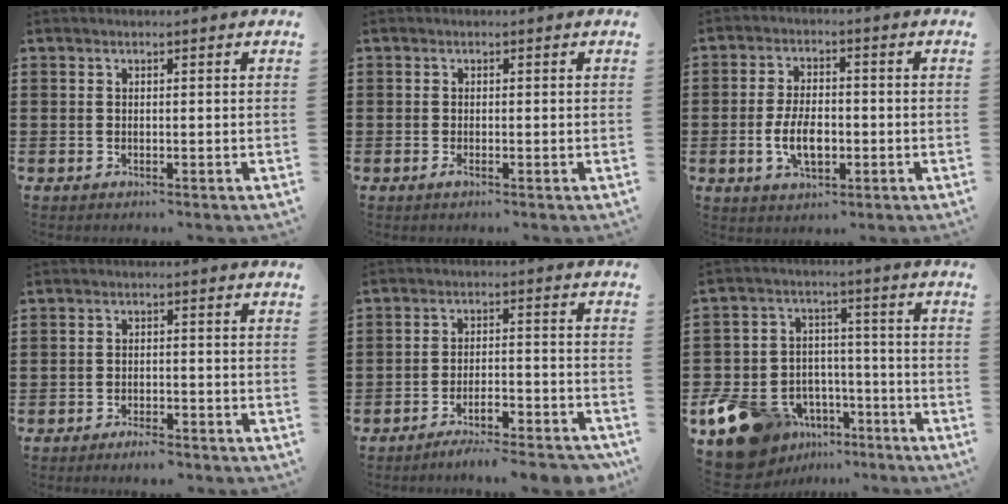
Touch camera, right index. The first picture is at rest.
{"total": 0.7, "force": [-0.4, 0.2, 0.6], "torque": [-0.020, -0.005, -0.009]}
{"total": 6.2, "force": [-1.4, 3.2, 5.2], "torque": [-0.104, -0.003, -0.030]}
{"total": 2.1, "force": [-2.1, 0.3, 0.5], "torque": [-0.014, 0.002, -0.041]}
{"total": 4.9, "force": [-4.6, 0.0, 1.6], "torque": [-0.028, -0.004, -0.090]}
{"total": 11.0, "force": [-6.8, 7.7, 3.9], "torque": [-0.117, 0.031, -0.123]}